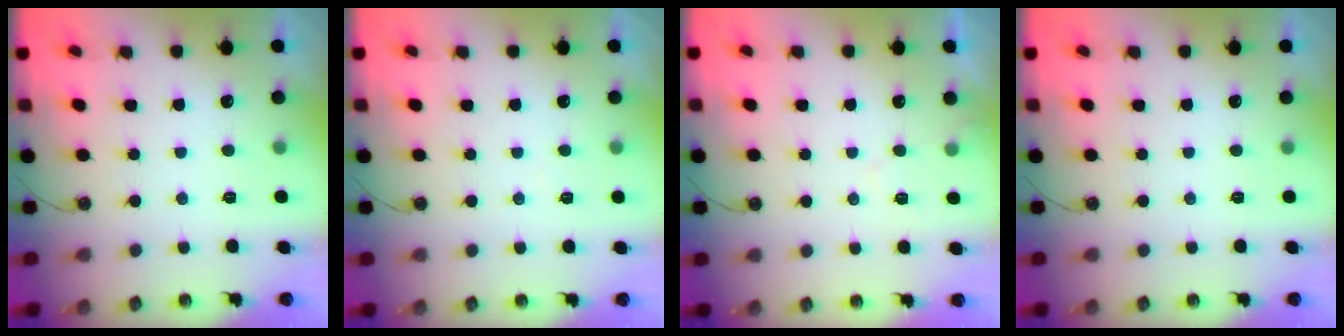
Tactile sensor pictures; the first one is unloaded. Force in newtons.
{"total": 2.9, "press": 2.8, "slide": 0.5}
{"total": 5.7, "press": 5.6, "slide": 0.9}
{"total": 0.0}